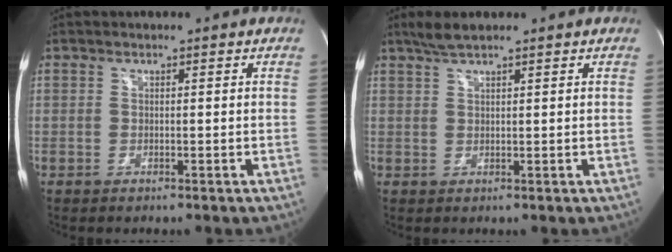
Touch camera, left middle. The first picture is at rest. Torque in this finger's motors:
{"motor_torque": [0.22, -0.09, -0.04, 0.02]}